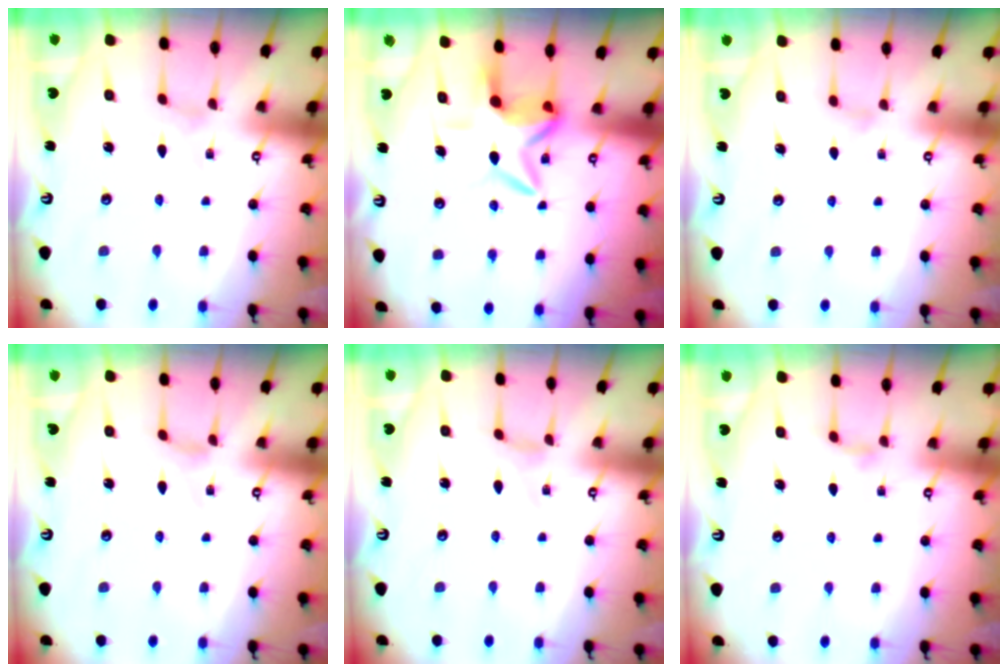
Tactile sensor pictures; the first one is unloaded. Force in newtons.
{"total": 7.3, "press": 7.2, "slide": 1.1}
{"total": 1.7, "press": 1.7, "slide": 0.4}
{"total": 0.0}
{"total": 0.0}
{"total": 1.4, "press": 1.4, "slide": 0.4}